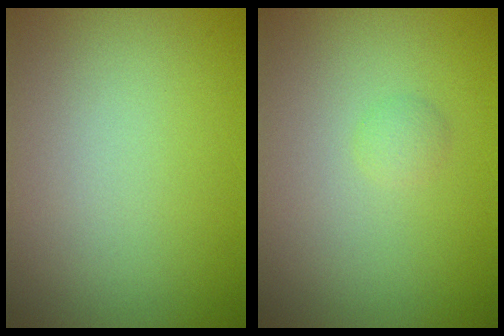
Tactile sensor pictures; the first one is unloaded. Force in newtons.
{"total": 0.8, "press": 0.8, "slide": 0.0}